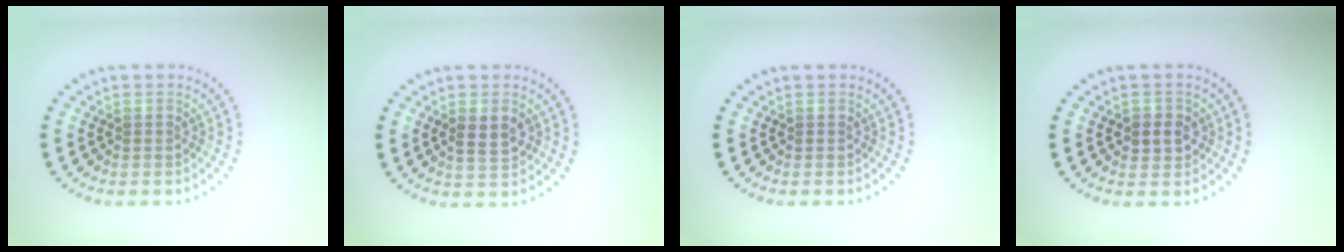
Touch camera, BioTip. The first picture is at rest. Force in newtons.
{"total": 2.3, "press": 2.3, "slide": 0.4}
{"total": 0.0}
{"total": 2.2, "press": 2.2, "slide": 0.4}